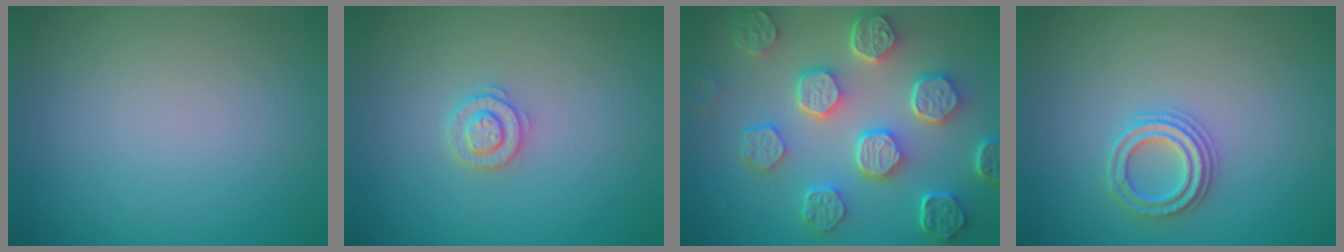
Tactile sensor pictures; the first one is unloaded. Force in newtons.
{"total": 2.0, "press": 1.9, "slide": 0.4}
{"total": 8.1, "press": 6.1, "slide": 5.3}
{"total": 2.3, "press": 2.2, "slide": 0.6}